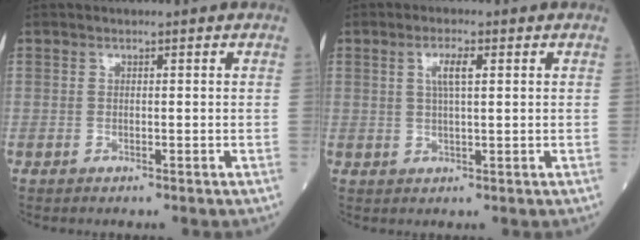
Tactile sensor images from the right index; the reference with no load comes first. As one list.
[{"total": 3.4, "force": [1.1, 0.6, 3.1], "torque": [-0.061, 0.003, 0.020]}]